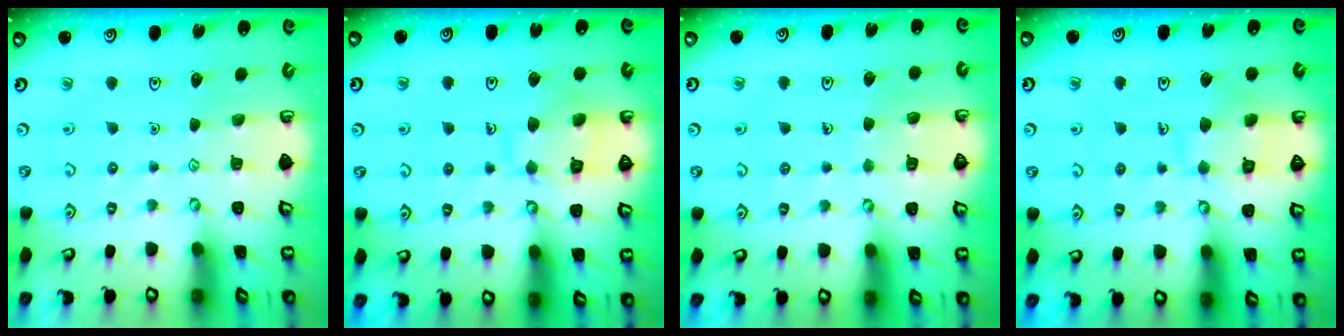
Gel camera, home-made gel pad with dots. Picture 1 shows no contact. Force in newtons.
{"total": 10.3, "press": 10.2, "slide": 0.7}
{"total": 4.9, "press": 4.8, "slide": 0.4}
{"total": 8.4, "press": 8.4, "slide": 0.8}